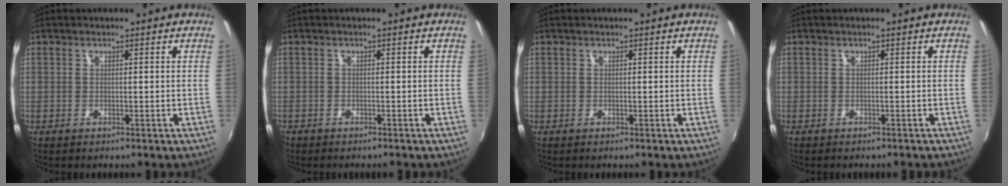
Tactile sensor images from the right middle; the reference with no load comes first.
{"total": 1.4, "force": [-1.2, 0.6, 0.2], "torque": [-0.014, -0.003, -0.024]}
{"total": 0.0}
{"total": 1.3, "force": [-1.2, 0.3, 0.4], "torque": [-0.012, -0.007, -0.016]}